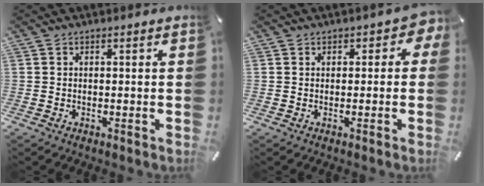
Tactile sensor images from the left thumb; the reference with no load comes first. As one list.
[{"total": 2.7, "force": [0.7, 2.1, 1.6], "torque": [-0.006, -0.001, 0.006]}]